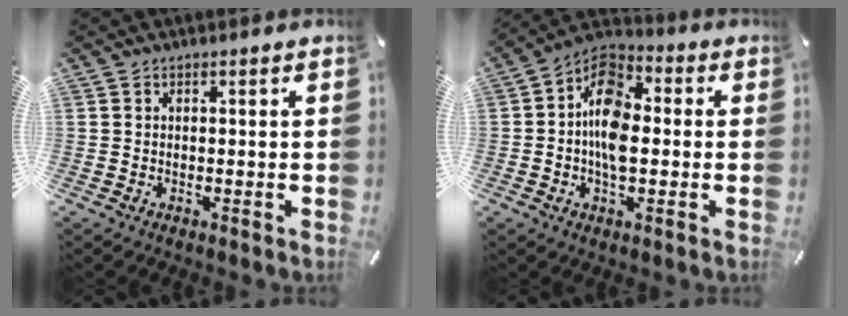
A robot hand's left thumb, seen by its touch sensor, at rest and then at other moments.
{"total": 11.1, "force": [-0.9, 7.0, 8.6], "torque": [-0.153, 0.000, -0.017]}